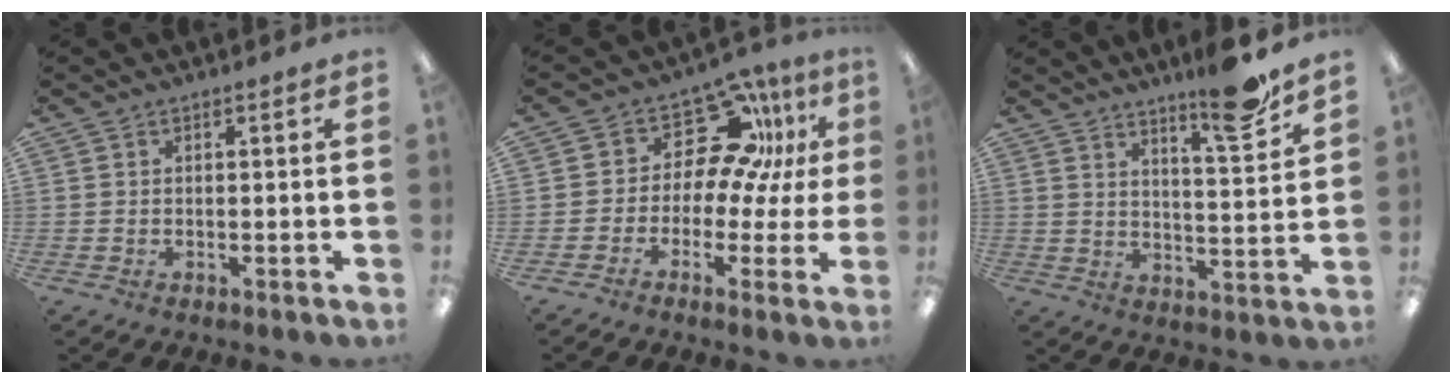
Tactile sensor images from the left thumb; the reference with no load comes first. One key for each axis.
{"total": 13.4, "fx": 6.8, "fy": 8.3, "fz": 8.1, "tx": -0.126, "ty": -0.041, "tz": 0.120}
{"total": 11.5, "fx": 9.0, "fy": 1.5, "fz": 7.0, "tx": -0.095, "ty": -0.059, "tz": 0.145}